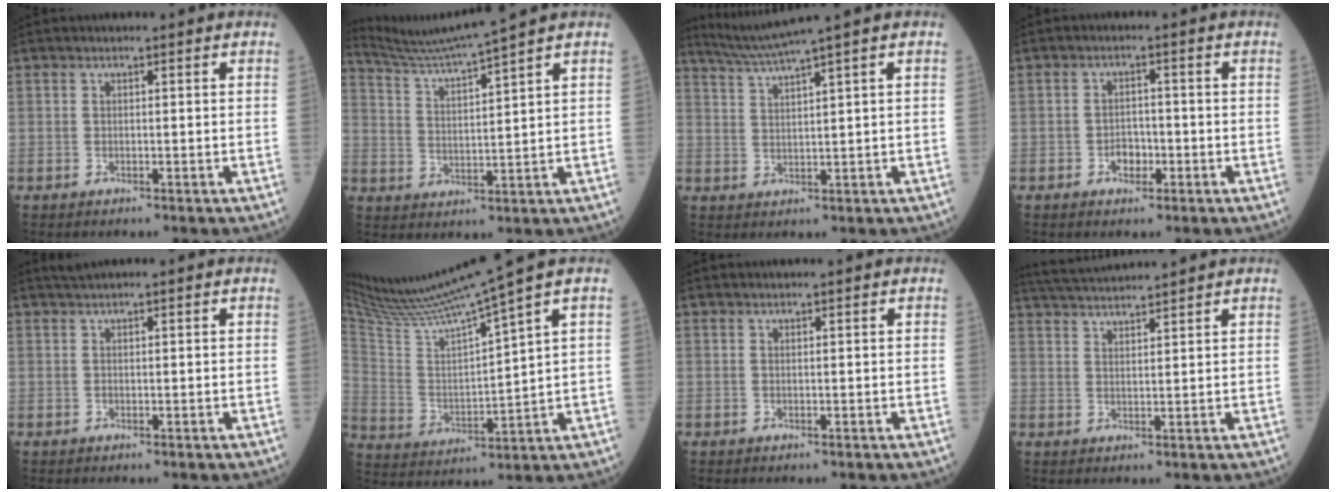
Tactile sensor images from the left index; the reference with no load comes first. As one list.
[{"total": 8.5, "force": [7.6, -2.9, 2.3], "torque": [-0.059, -0.009, 0.147]}, {"total": 5.1, "force": [4.1, -2.2, 1.9], "torque": [-0.047, -0.003, 0.088]}, {"total": 2.6, "force": [-1.1, 1.7, 1.6], "torque": [-0.023, 0.006, -0.018]}, {"total": 1.0, "force": [0.9, -0.2, 0.4], "torque": [-0.010, 0.009, 0.023]}, {"total": 15.5, "force": [13.2, -2.7, 7.6], "torque": [-0.142, -0.021, 0.241]}, {"total": 1.1, "force": [1.0, -0.2, 0.5], "torque": [-0.010, 0.011, 0.021]}, {"total": 7.9, "force": [7.5, -1.2, 2.3], "torque": [-0.047, 0.025, 0.127]}]